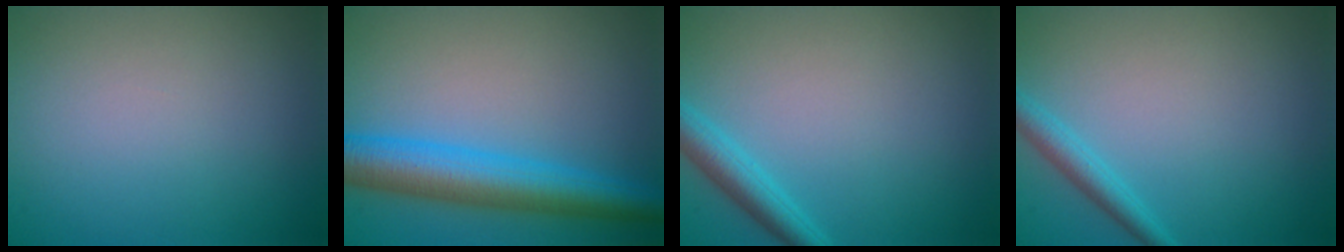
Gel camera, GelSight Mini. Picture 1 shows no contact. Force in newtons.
{"total": 6.8, "press": 6.8, "slide": 0.3}
{"total": 2.7, "press": 2.7, "slide": 0.1}
{"total": 2.0, "press": 2.0, "slide": 0.1}